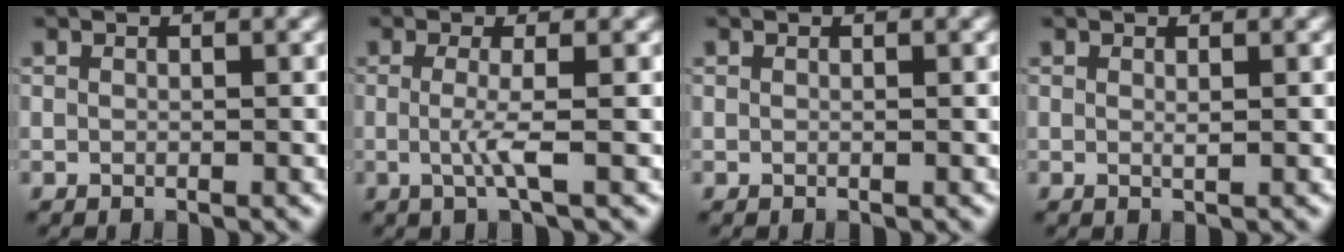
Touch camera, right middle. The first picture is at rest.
{"total": 2.4, "force": [-0.3, 0.3, 2.3], "torque": [-0.051, -0.010, -0.009]}
{"total": 0.0}
{"total": 0.6, "force": [0.2, 0.0, 0.5], "torque": [-0.008, -0.001, 0.002]}